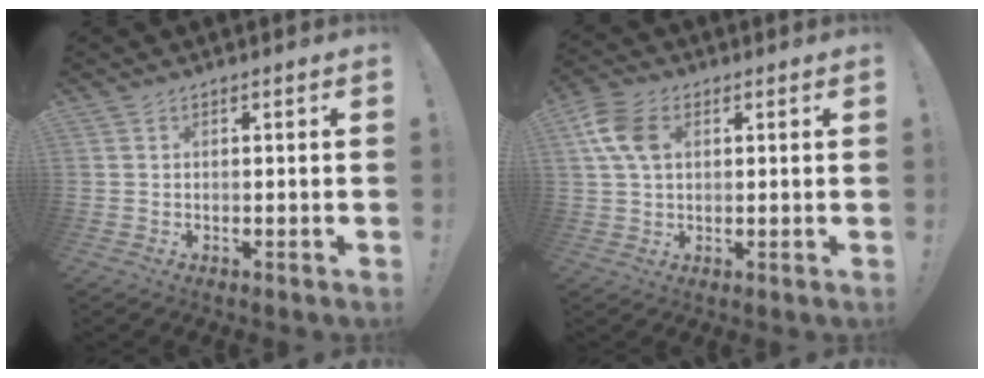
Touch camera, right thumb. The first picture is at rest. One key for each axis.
{"total": 9.3, "fx": 2.6, "fy": 6.4, "fz": 6.3, "tx": -0.124, "ty": 0.003, "tz": 0.048}